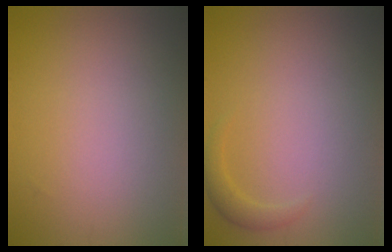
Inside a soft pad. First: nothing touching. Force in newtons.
{"total": 1.2, "press": 1.2, "slide": 0.1}